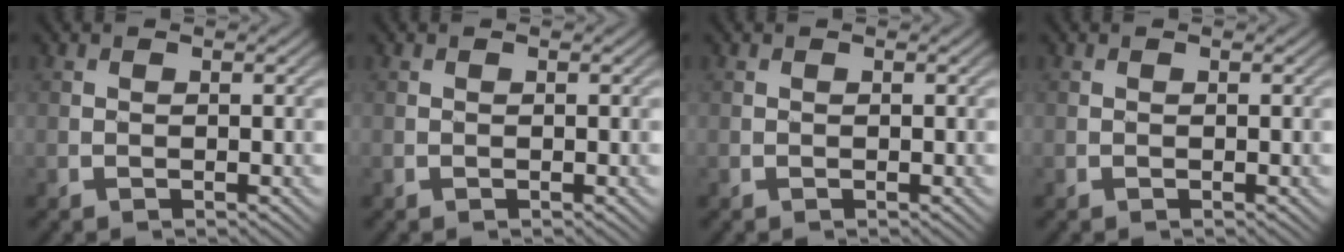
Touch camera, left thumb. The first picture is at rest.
{"total": 0.0}
{"total": 0.0}
{"total": 0.0}